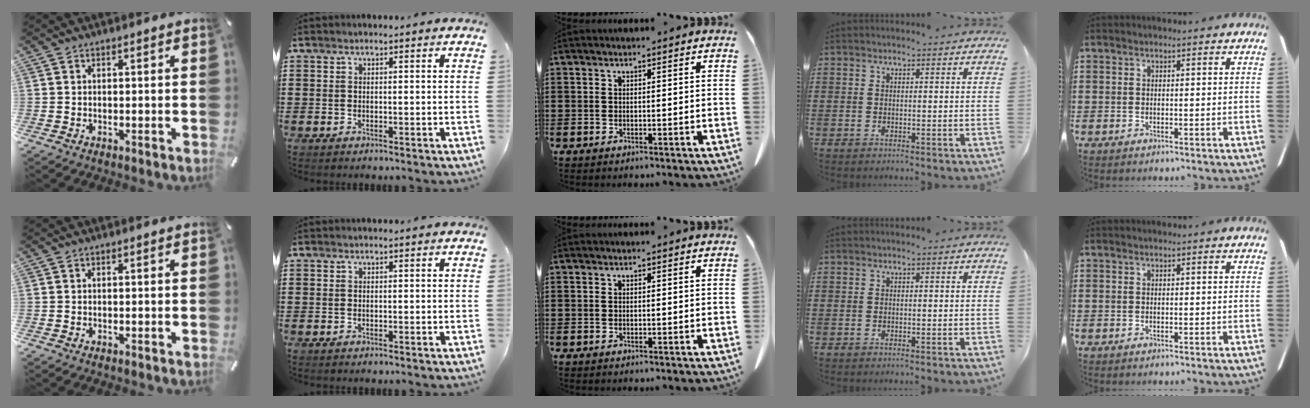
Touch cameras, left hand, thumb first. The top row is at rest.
{}